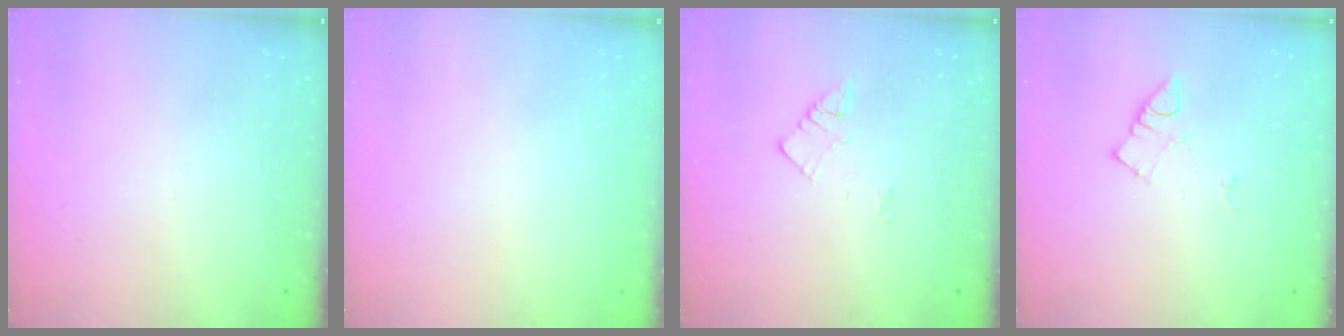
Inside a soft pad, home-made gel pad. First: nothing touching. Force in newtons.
{"total": 1.7, "press": 1.7, "slide": 0.1}
{"total": 2.1, "press": 2.1, "slide": 0.3}
{"total": 4.5, "press": 4.4, "slide": 0.7}